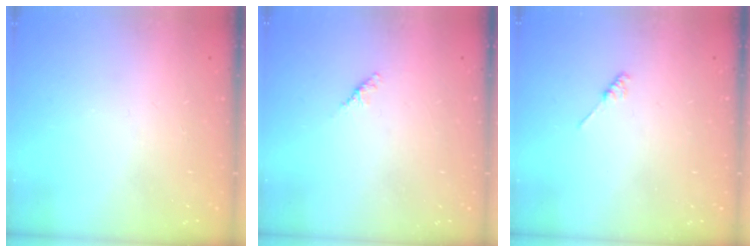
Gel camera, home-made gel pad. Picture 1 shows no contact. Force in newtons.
{"total": 1.8, "press": 1.7, "slide": 0.6}
{"total": 1.2, "press": 1.1, "slide": 0.3}